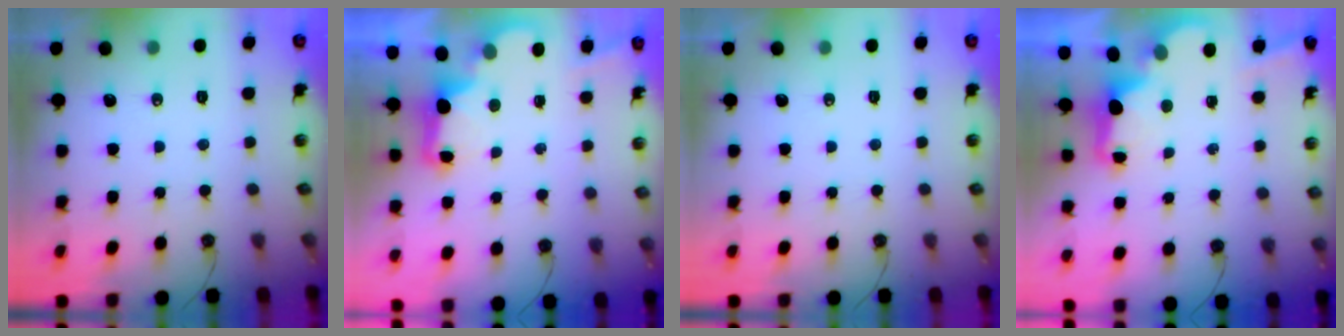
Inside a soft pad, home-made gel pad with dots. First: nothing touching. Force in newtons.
{"total": 3.0, "press": 2.9, "slide": 0.6}
{"total": 0.0}
{"total": 2.6, "press": 2.4, "slide": 0.8}